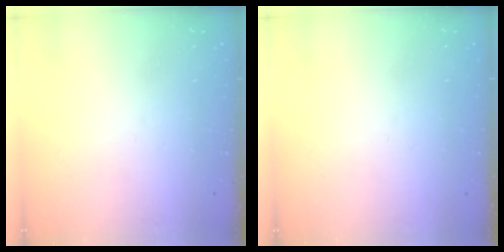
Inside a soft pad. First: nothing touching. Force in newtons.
{"total": 0.0}